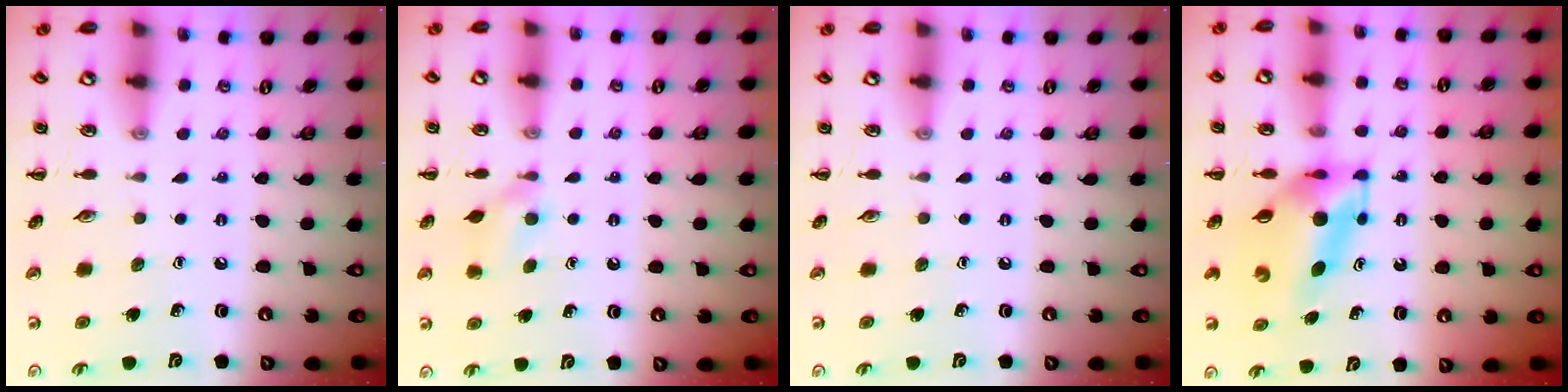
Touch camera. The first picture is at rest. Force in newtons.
{"total": 6.7, "press": 6.4, "slide": 1.9}
{"total": 0.0}
{"total": 5.5, "press": 5.4, "slide": 1.1}